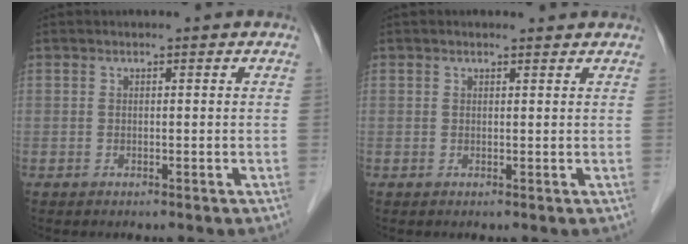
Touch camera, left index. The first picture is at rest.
{"total": 1.3, "force": [1.2, 0.4, 0.3], "torque": [-0.012, 0.006, 0.015]}